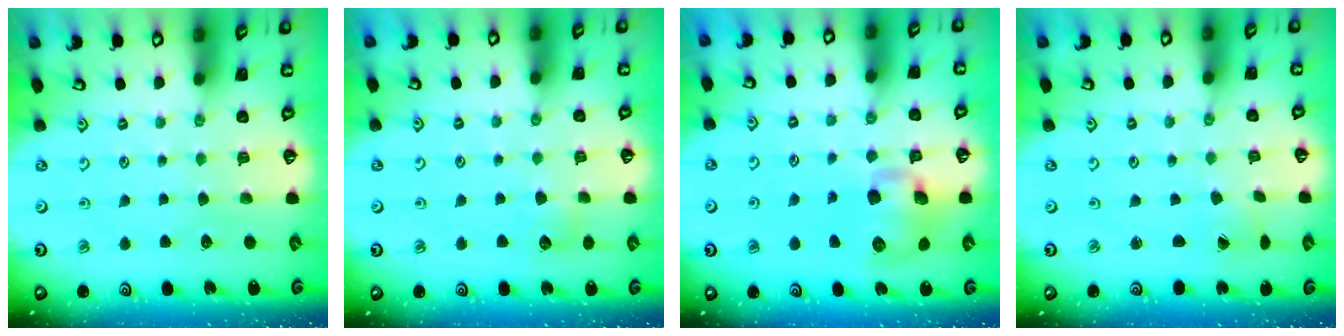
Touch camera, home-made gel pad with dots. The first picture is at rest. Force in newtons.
{"total": 6.5, "press": 6.4, "slide": 0.9}
{"total": 11.2, "press": 11.1, "slide": 1.9}
{"total": 1.2, "press": 1.2, "slide": 0.1}